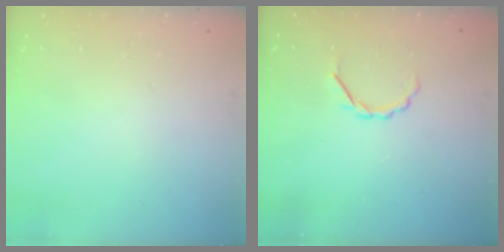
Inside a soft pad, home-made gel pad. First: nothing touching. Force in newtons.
{"total": 2.4, "press": 2.2, "slide": 0.8}